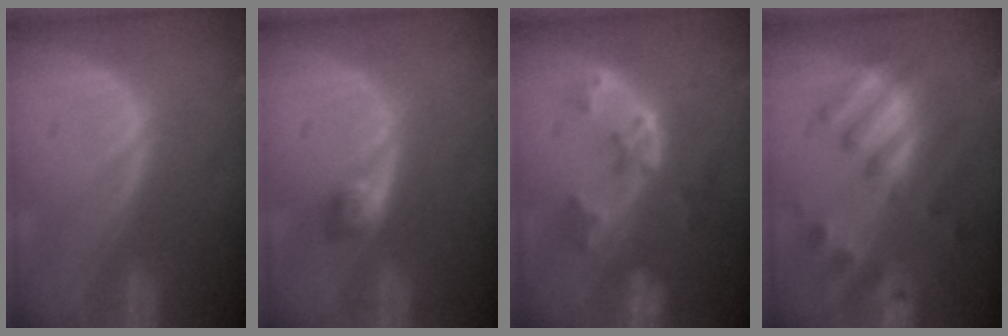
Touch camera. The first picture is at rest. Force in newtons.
{"total": 2.5, "press": 2.3, "slide": 1.0}
{"total": 6.1, "press": 5.5, "slide": 2.7}
{"total": 7.8, "press": 7.7, "slide": 1.7}